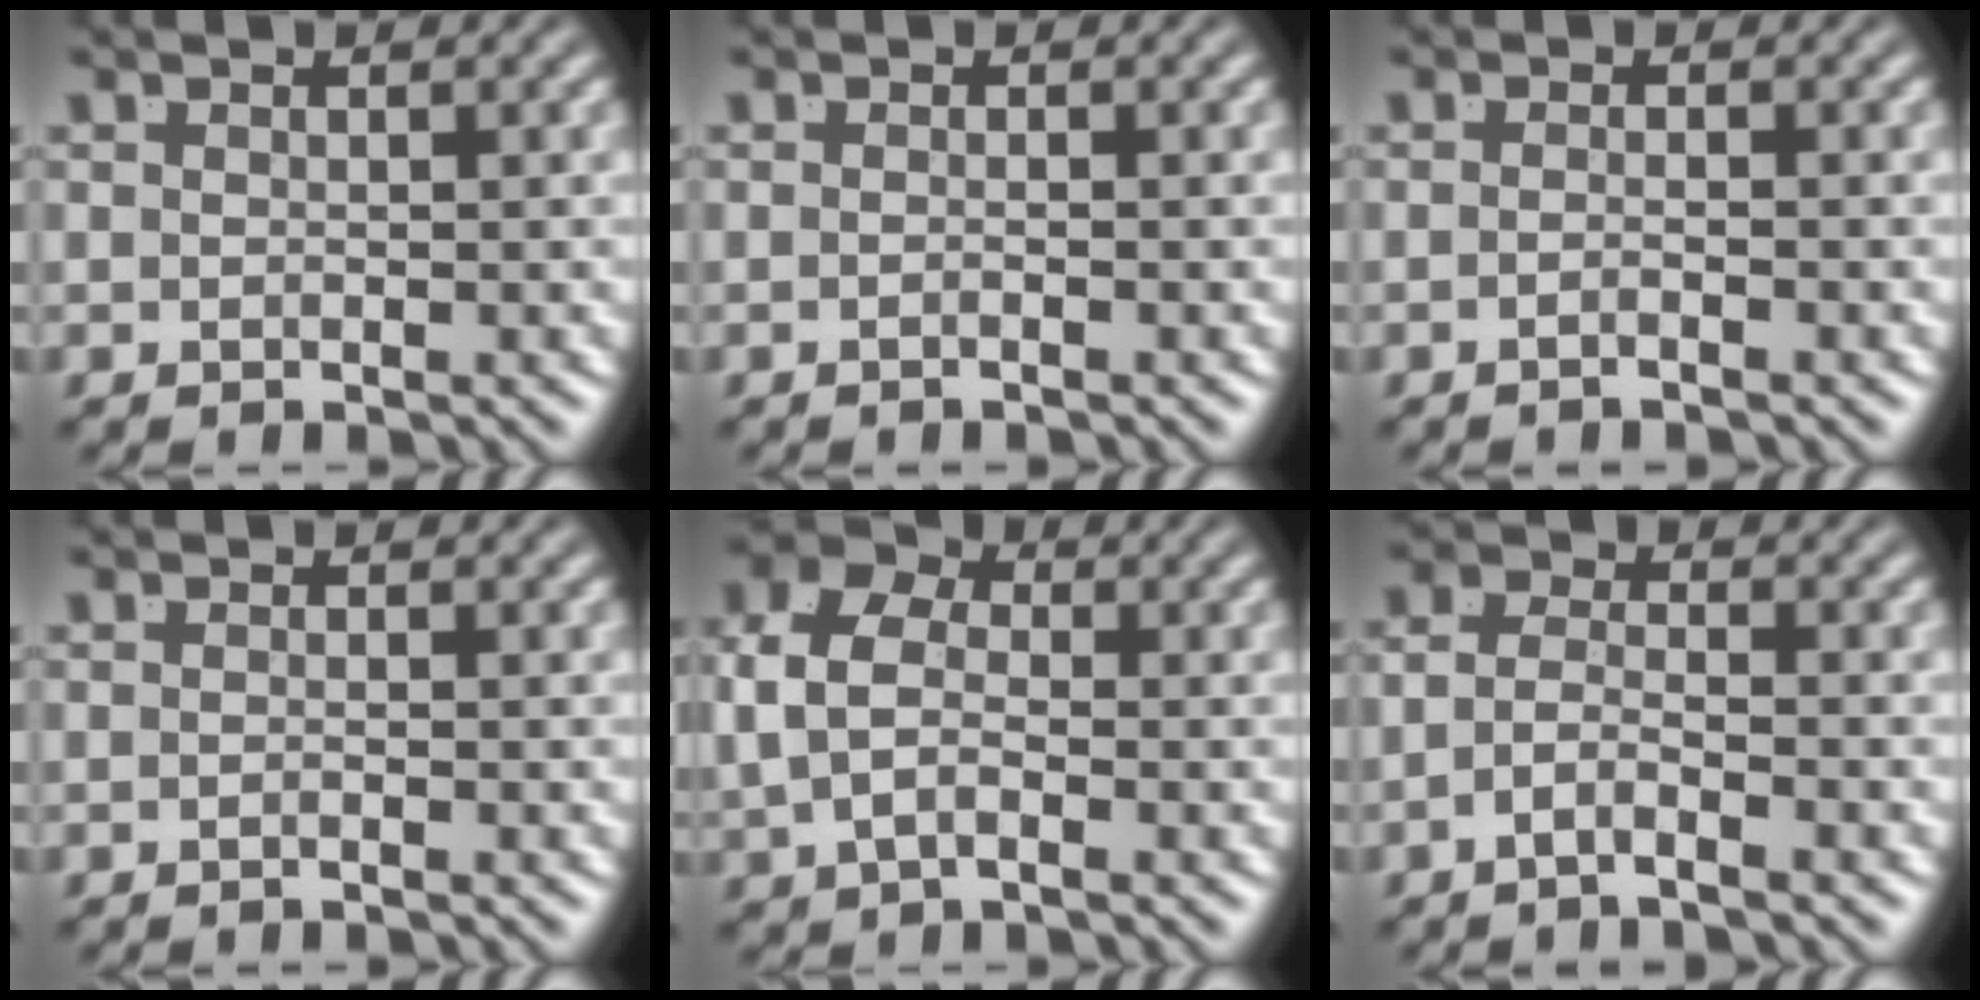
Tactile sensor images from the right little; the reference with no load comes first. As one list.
[{"total": 0.8, "force": [-0.6, -0.5, 0.2], "torque": [-0.001, 0.001, -0.013]}, {"total": 1.4, "force": [-1.1, -0.6, 0.6], "torque": [-0.010, -0.001, -0.021]}, {"total": 0.8, "force": [-0.6, -0.4, 0.2], "torque": [-0.002, 0.002, -0.012]}, {"total": 7.1, "force": [1.0, 5.5, 4.4], "torque": [-0.088, 0.012, 0.002]}, {"total": 2.6, "force": [-1.7, 0.7, 1.7], "torque": [-0.038, -0.018, -0.028]}]